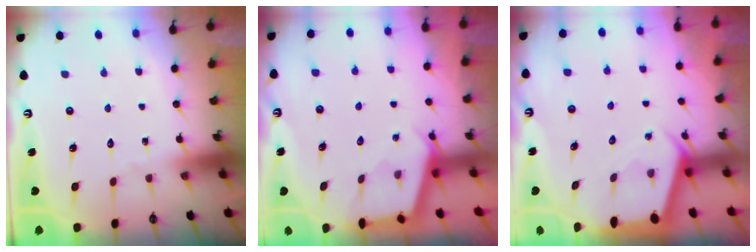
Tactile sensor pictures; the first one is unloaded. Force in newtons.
{"total": 2.4, "press": 2.4, "slide": 0.1}
{"total": 2.3, "press": 2.3, "slide": 0.3}